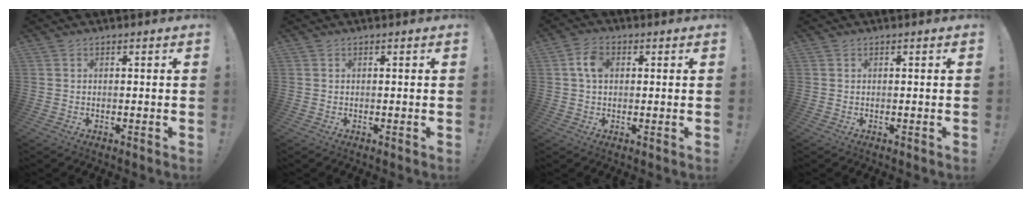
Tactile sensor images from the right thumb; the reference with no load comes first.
{"total": 0.0}
{"total": 5.6, "force": [1.1, 3.5, 4.3], "torque": [-0.071, 0.008, 0.020]}
{"total": 0.0}